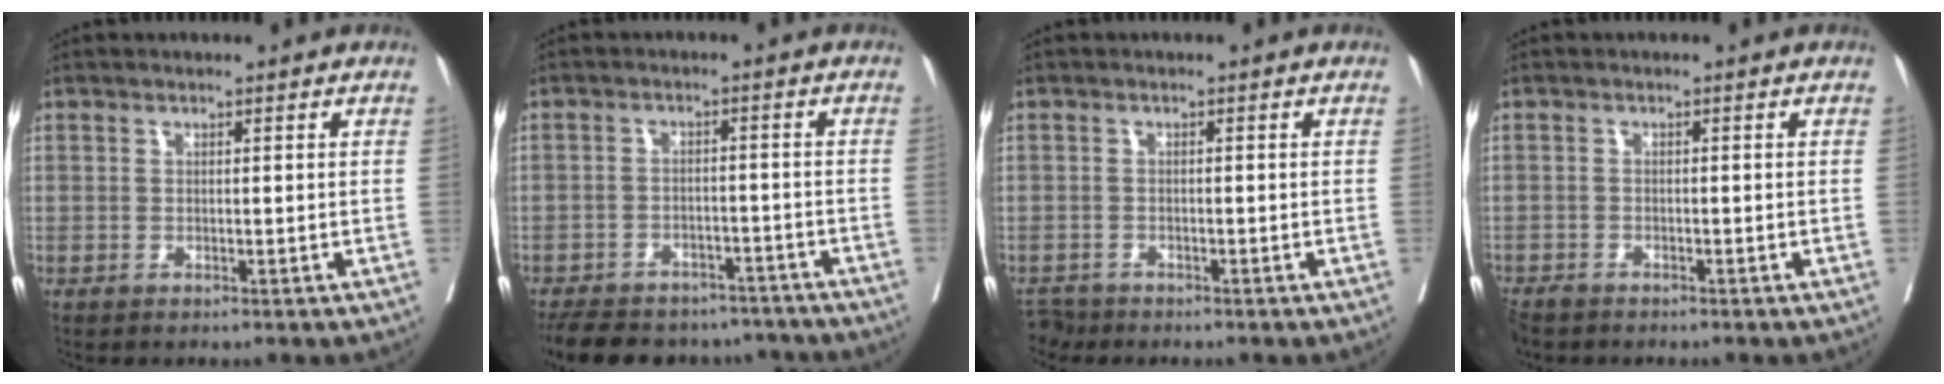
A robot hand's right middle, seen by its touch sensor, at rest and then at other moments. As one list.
[{"total": 16.3, "force": [-13.9, 6.6, 5.4], "torque": [-0.129, 0.001, -0.186]}, {"total": 1.9, "force": [-1.8, 0.5, -0.3], "torque": [0.005, -0.006, -0.033]}, {"total": 3.1, "force": [-2.8, 1.1, 0.9], "torque": [-0.015, -0.008, -0.049]}]